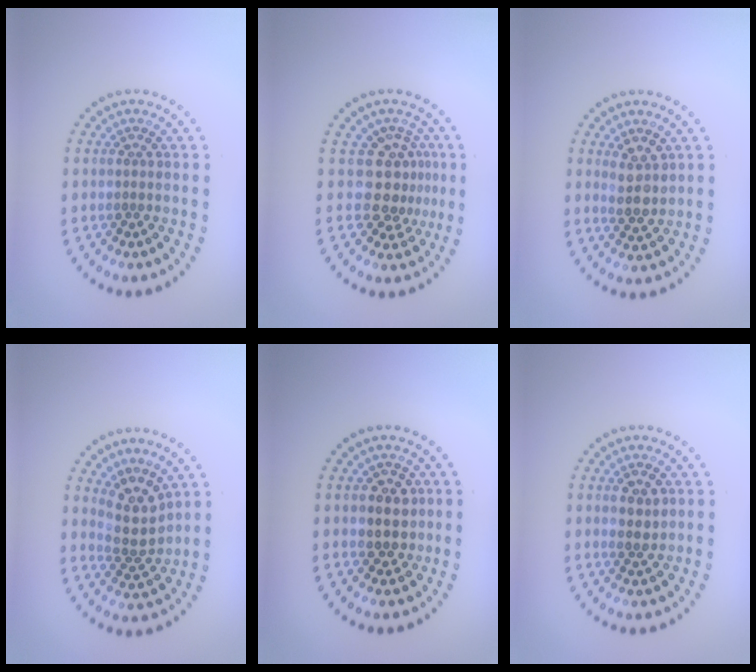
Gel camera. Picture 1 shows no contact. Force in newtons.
{"total": 3.4, "press": 2.6, "slide": 2.3}
{"total": 2.2, "press": 2.1, "slide": 0.8}
{"total": 3.3, "press": 2.7, "slide": 1.8}
{"total": 2.8, "press": 2.6, "slide": 0.9}
{"total": 1.7, "press": 1.7, "slide": 0.3}